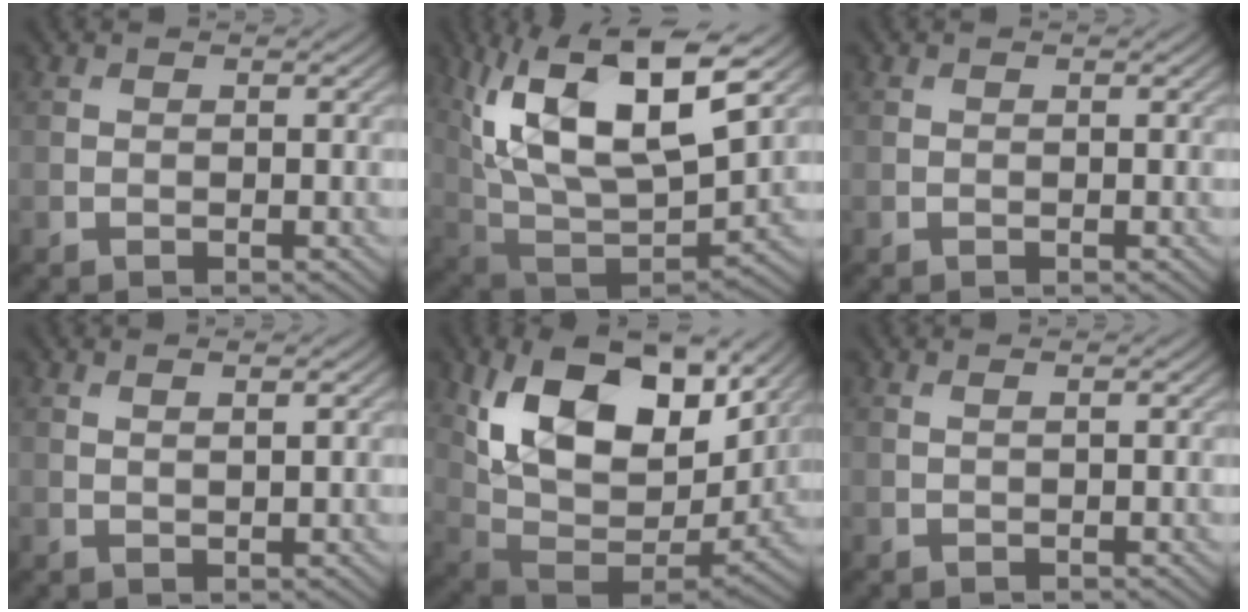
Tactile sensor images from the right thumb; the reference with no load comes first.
{"total": 17.6, "force": [7.1, 7.6, 14.2], "torque": [-0.291, 0.017, 0.124]}
{"total": 0.0}
{"total": 1.3, "force": [0.9, 0.1, 0.9], "torque": [-0.015, -0.002, 0.015]}
{"total": 18.9, "force": [7.6, 11.0, 13.3], "torque": [-0.261, 0.016, 0.138]}
{"total": 0.5, "force": [0.3, 0.0, 0.4], "torque": [-0.009, 0.004, 0.001]}